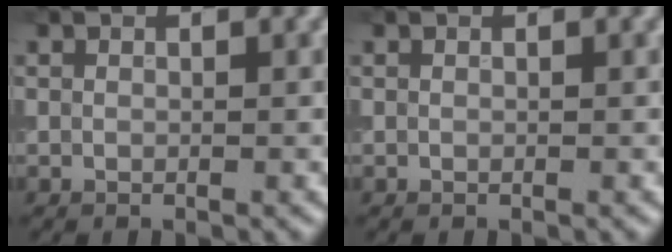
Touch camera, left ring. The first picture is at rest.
{"total": 0.0}